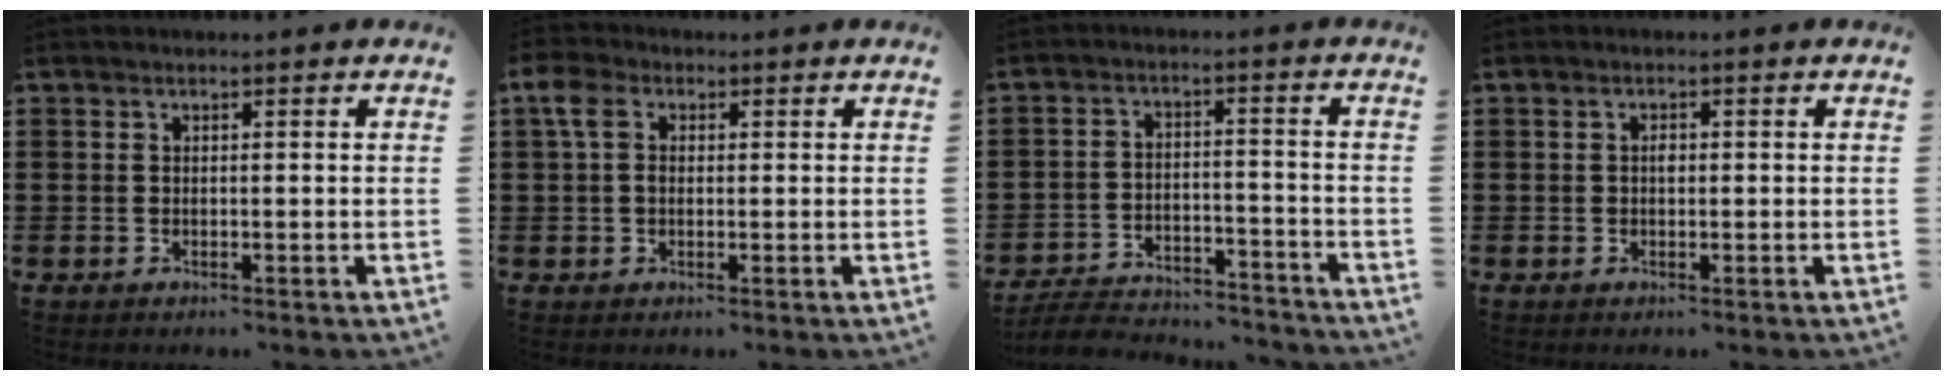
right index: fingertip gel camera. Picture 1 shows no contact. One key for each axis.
{"total": 3.7, "fx": 0.6, "fy": 2.8, "fz": 2.4, "tx": -0.062, "ty": 0.010, "tz": 0.005}
{"total": 5.6, "fx": -5.4, "fy": 1.1, "fz": 1.2, "tx": -0.031, "ty": 0.007, "tz": -0.109}
{"total": 1.1, "fx": 0.0, "fy": 0.6, "fz": 0.9, "tx": -0.019, "ty": 0.001, "tz": 0.000}